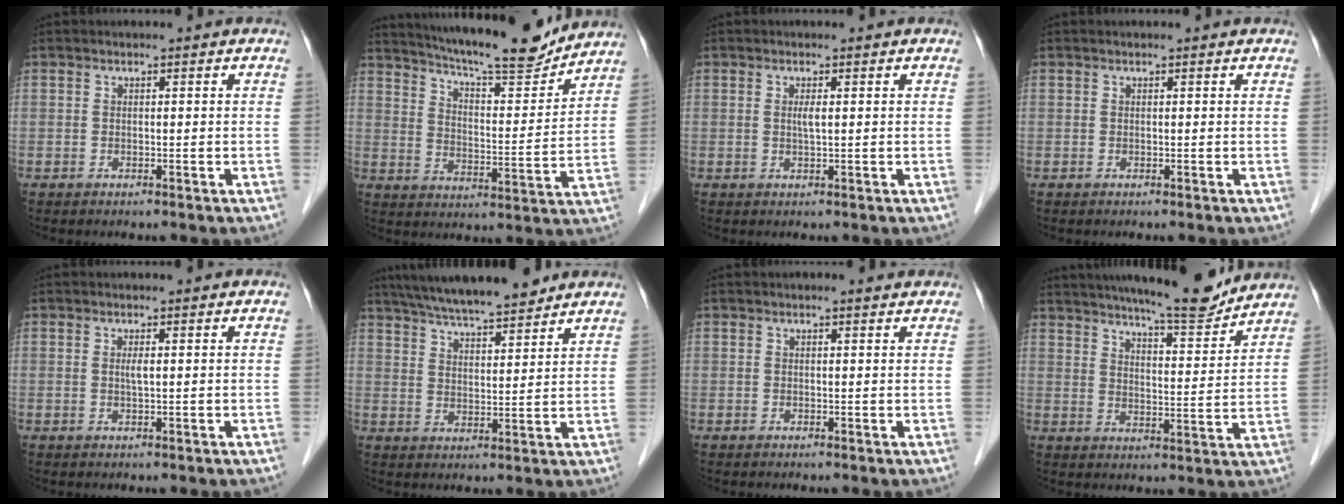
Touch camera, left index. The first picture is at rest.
{"total": 16.6, "force": [15.2, 1.4, 6.5], "torque": [-0.109, -0.012, 0.221]}
{"total": 1.3, "force": [0.3, 0.0, 1.3], "torque": [-0.029, -0.001, 0.005]}
{"total": 0.6, "force": [0.5, 0.1, 0.1], "torque": [-0.003, 0.004, 0.006]}
{"total": 1.1, "force": [0.2, 0.0, 1.1], "torque": [-0.025, -0.001, 0.005]}
{"total": 13.2, "force": [11.6, 1.5, 6.3], "torque": [-0.105, 0.020, 0.185]}
{"total": 1.2, "force": [1.0, 0.3, 0.6], "torque": [-0.015, 0.009, 0.013]}
{"total": 12.7, "force": [11.6, 0.8, 5.3], "torque": [-0.078, -0.008, 0.162]}